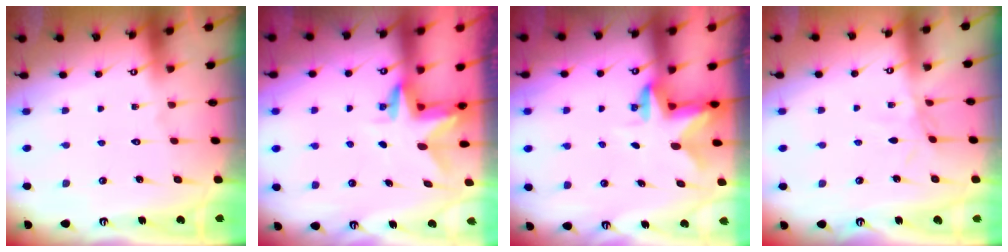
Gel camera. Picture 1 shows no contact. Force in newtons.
{"total": 3.0, "press": 3.0, "slide": 0.3}
{"total": 2.4, "press": 2.4, "slide": 0.4}
{"total": 3.0, "press": 3.0, "slide": 0.4}